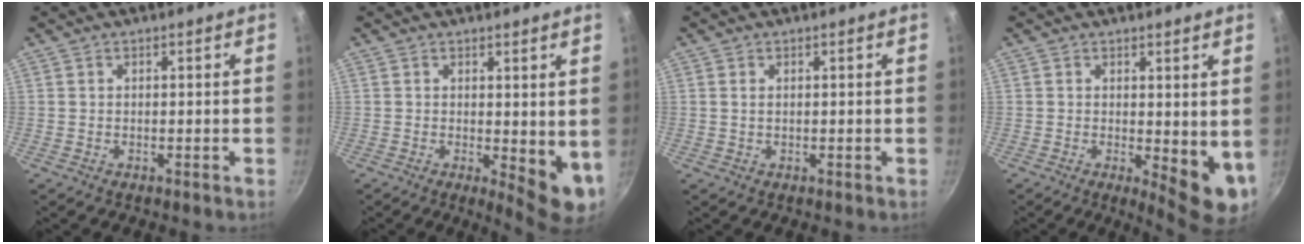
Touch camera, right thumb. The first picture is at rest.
{"total": 7.3, "force": [0.8, 2.9, 6.6], "torque": [-0.074, -0.011, 0.017]}
{"total": 0.8, "force": [0.2, 0.5, 0.6], "torque": [-0.011, 0.001, 0.004]}
{"total": 7.9, "force": [0.8, 3.2, 7.2], "torque": [-0.078, -0.013, 0.018]}